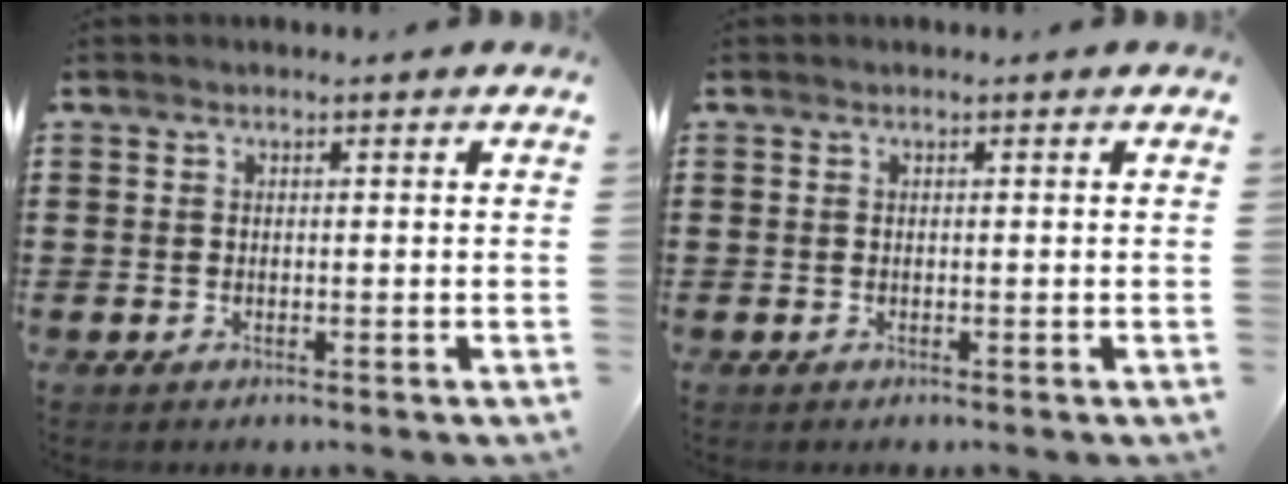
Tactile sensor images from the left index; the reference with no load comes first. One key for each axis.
{"total": 0.0}